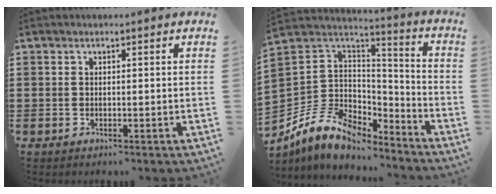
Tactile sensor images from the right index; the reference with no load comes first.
{"total": 10.0, "force": [-6.3, 6.7, 3.9], "torque": [-0.115, 0.011, -0.123]}